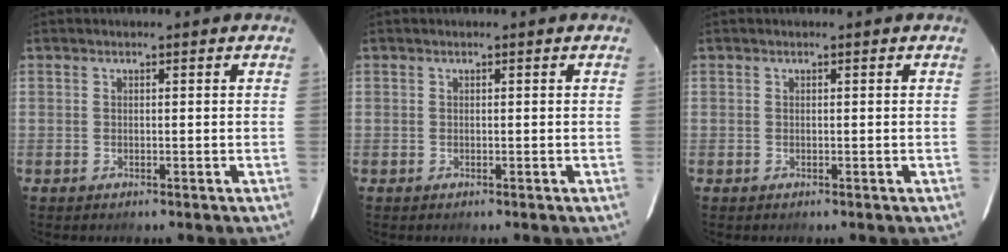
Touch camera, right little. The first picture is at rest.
{"total": 0.0}
{"total": 0.0}